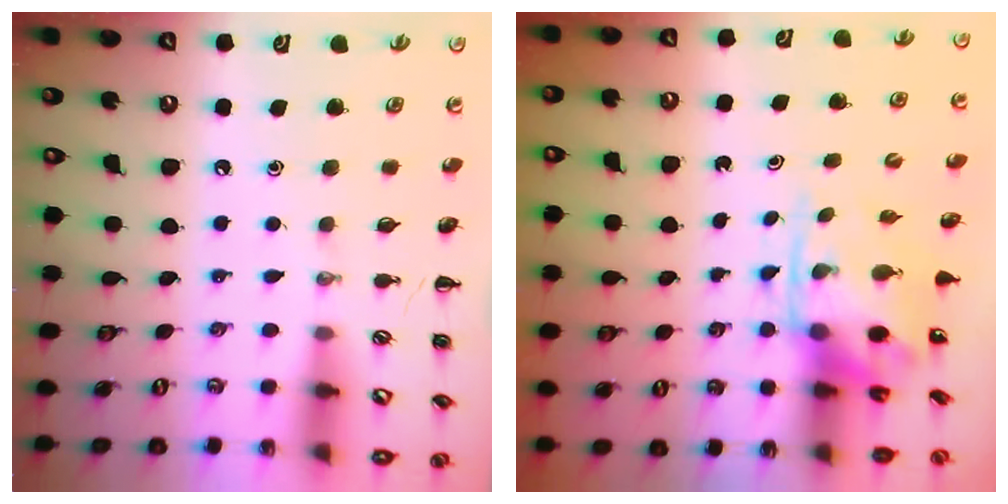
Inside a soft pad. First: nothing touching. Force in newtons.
{"total": 4.0, "press": 3.9, "slide": 1.0}